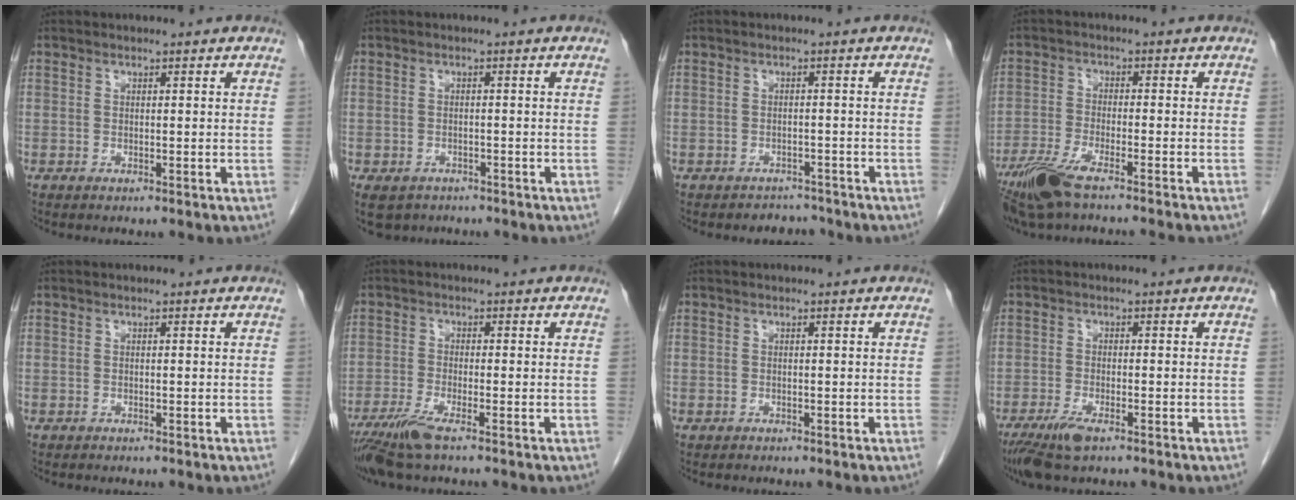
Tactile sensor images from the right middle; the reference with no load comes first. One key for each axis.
{"total": 6.3, "fx": -4.4, "fy": 4.2, "fz": 1.8, "tx": -0.037, "ty": -0.003, "tz": -0.063}
{"total": 2.8, "fx": -2.4, "fy": 1.2, "fz": -0.8, "tx": 0.012, "ty": 0.004, "tz": -0.036}
{"total": 8.7, "fx": -6.6, "fy": 0.4, "fz": 5.6, "tx": -0.105, "ty": -0.021, "tz": -0.119}
{"total": 0.0}
{"total": 5.5, "fx": -3.7, "fy": 0.2, "fz": 4.0, "tx": -0.082, "ty": -0.017, "tz": -0.073}
{"total": 0.0}
{"total": 5.0, "fx": -3.2, "fy": 1.0, "fz": 3.7, "tx": -0.077, "ty": -0.013, "tz": -0.057}